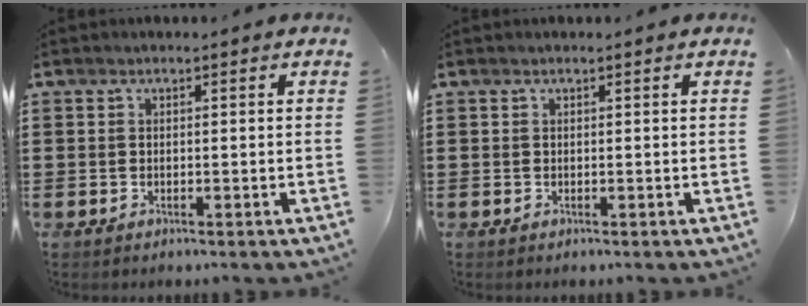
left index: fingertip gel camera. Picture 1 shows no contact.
{"total": 0.0}